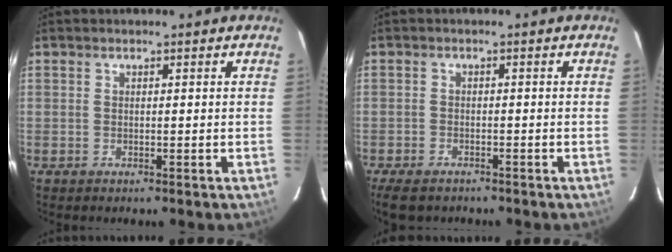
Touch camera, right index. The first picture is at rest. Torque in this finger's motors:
{"motor_torque": [0.56, -0.52, 0.21, 0.03]}